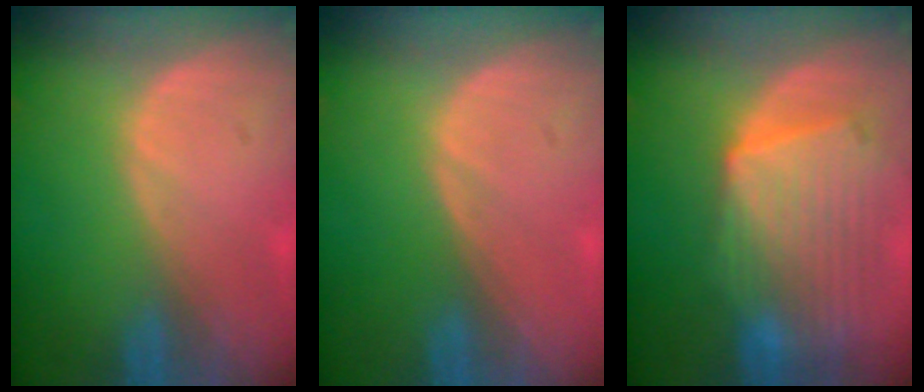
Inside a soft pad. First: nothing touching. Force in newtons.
{"total": 0.0}
{"total": 10.7, "press": 9.3, "slide": 5.4}